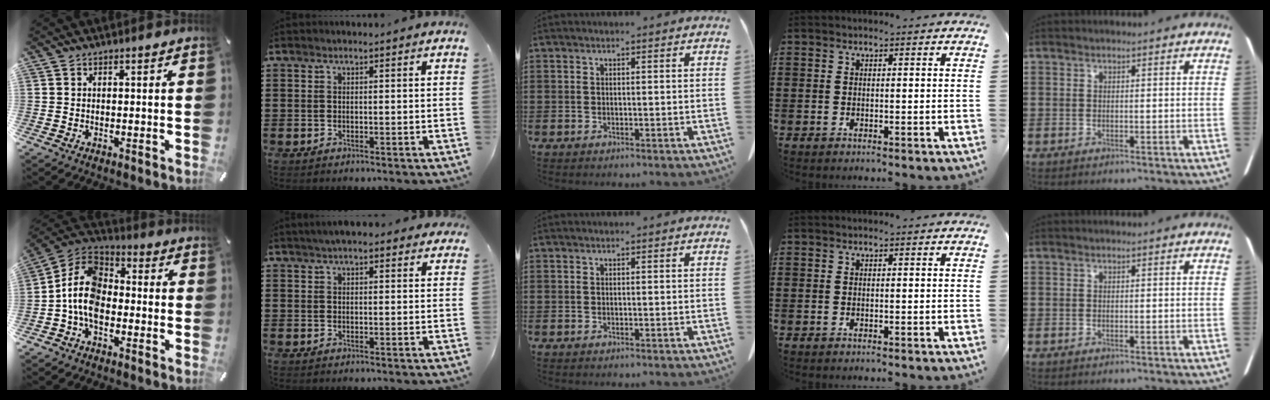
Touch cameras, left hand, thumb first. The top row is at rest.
{"thumb": {"total": 11.2, "force": [-3.8, 7.6, 7.3], "torque": [-0.177, 0.008, -0.079]}, "index": {"total": 3.8, "force": [3.1, 1.0, 1.9], "torque": [-0.045, 0.005, 0.056]}}